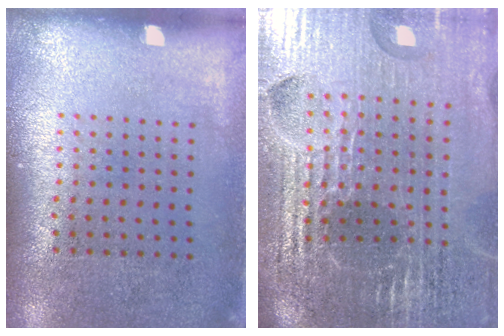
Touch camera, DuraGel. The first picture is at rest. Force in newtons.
{"total": 6.3, "press": 5.6, "slide": 2.8}